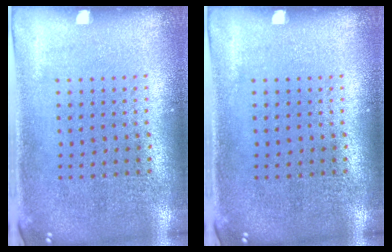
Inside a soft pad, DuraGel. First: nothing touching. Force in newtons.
{"total": 0.0}